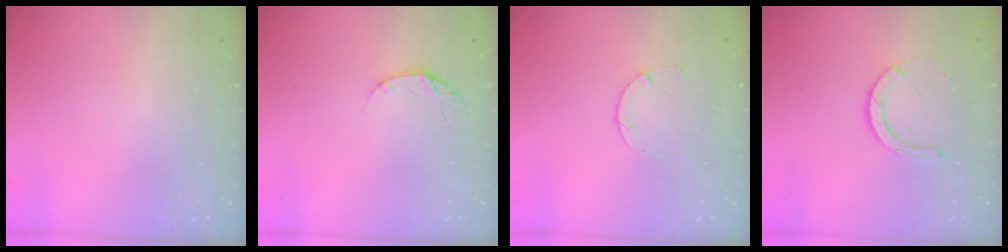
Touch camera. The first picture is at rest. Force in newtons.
{"total": 5.1, "press": 5.0, "slide": 0.7}
{"total": 0.0}
{"total": 3.5, "press": 3.5, "slide": 0.4}